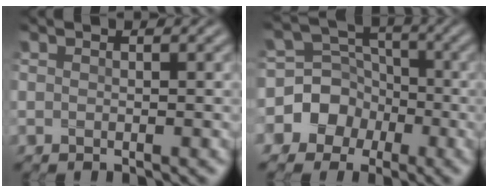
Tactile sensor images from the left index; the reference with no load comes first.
{"total": 7.2, "force": [-2.7, 6.3, 2.1], "torque": [-0.042, 0.022, -0.066]}